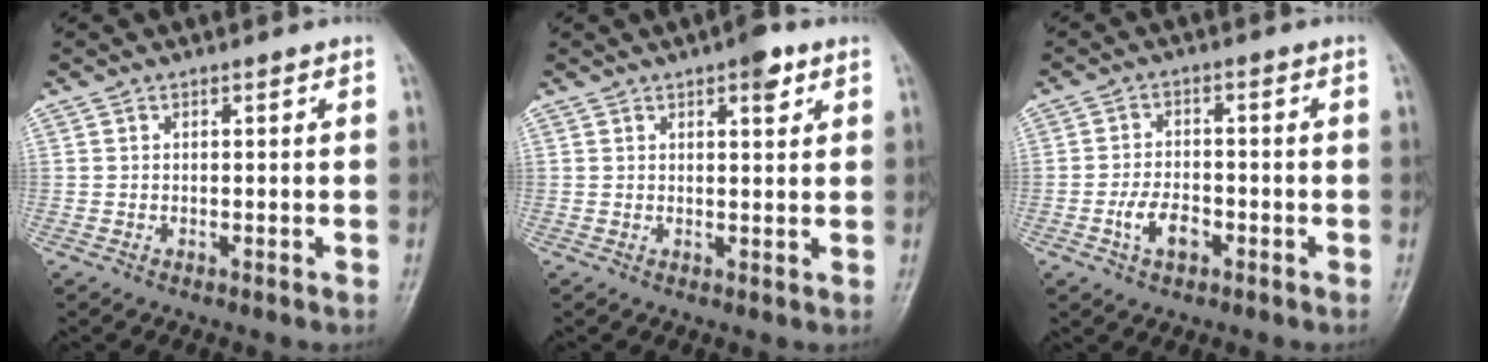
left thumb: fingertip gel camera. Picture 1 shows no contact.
{"total": 4.1, "force": [2.3, 1.5, 3.1], "torque": [-0.031, -0.008, 0.028]}
{"total": 5.5, "force": [-2.2, 3.3, 3.8], "torque": [-0.066, 0.015, -0.043]}